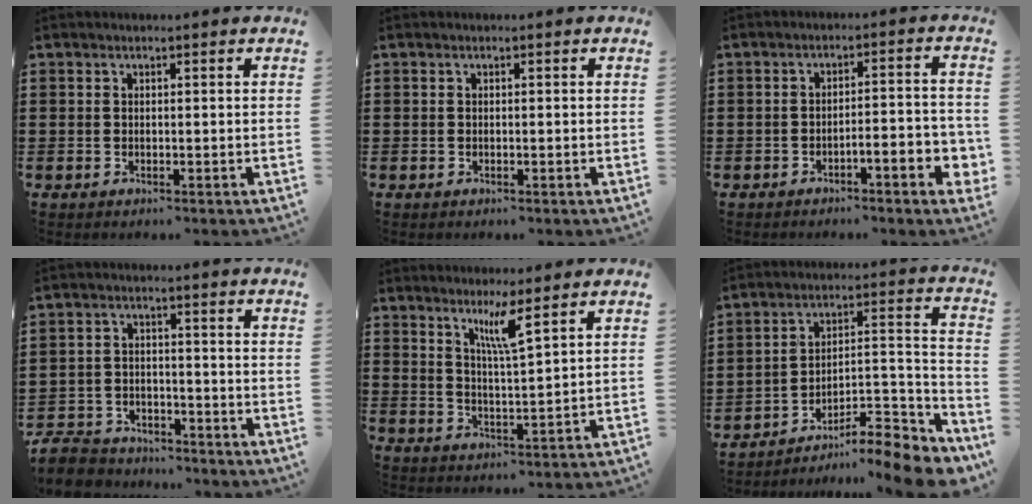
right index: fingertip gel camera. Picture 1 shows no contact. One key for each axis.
{"total": 0.0}
{"total": 4.3, "fx": -2.8, "fy": 0.5, "fz": 3.2, "tx": -0.052, "ty": -0.002, "tz": -0.051}
{"total": 4.8, "fx": -4.6, "fy": 1.2, "fz": 0.3, "tx": -0.020, "ty": 0.005, "tz": -0.098}
{"total": 4.9, "fx": 3.3, "fy": -0.1, "fz": 3.6, "tx": -0.074, "ty": -0.005, "tz": 0.055}
{"total": 8.2, "fx": -7.0, "fy": 1.7, "fz": 4.0, "tx": -0.043, "ty": 0.004, "tz": -0.139}